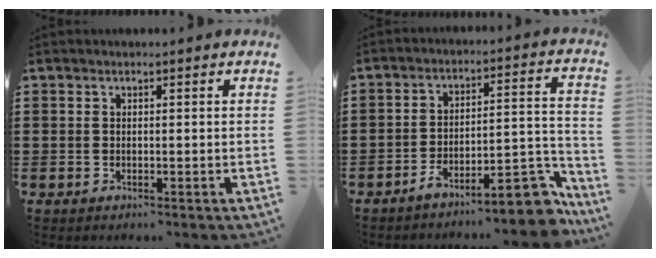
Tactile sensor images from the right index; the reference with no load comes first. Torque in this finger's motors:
{"motor_torque": [1.11, -1.03, 0.29, 0.14]}